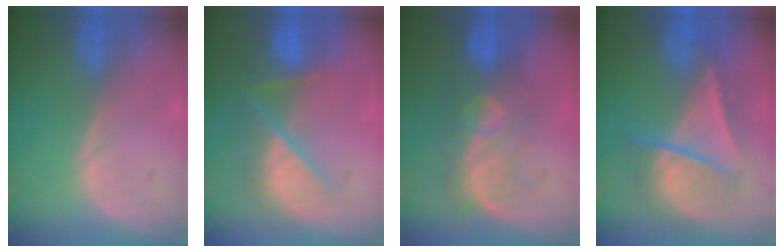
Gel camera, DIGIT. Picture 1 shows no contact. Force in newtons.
{"total": 8.7, "press": 7.6, "slide": 4.3}
{"total": 8.0, "press": 7.8, "slide": 1.9}
{"total": 7.1, "press": 7.0, "slide": 0.9}